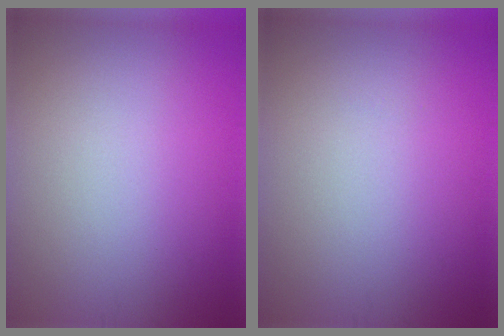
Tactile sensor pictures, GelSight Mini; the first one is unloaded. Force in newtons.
{"total": 0.0}